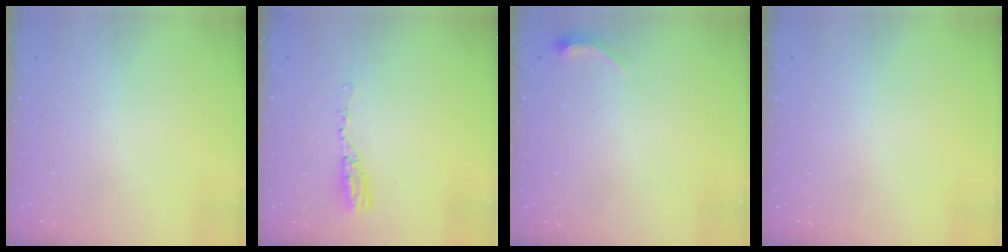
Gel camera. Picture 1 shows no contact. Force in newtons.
{"total": 8.1, "press": 8.1, "slide": 0.6}
{"total": 3.5, "press": 3.4, "slide": 0.7}
{"total": 0.0}